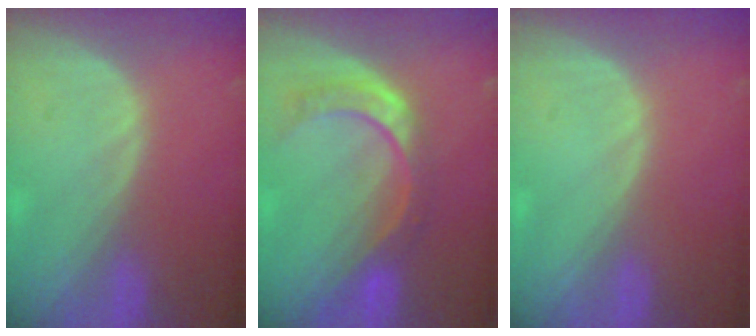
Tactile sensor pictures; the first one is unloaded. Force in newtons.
{"total": 8.7, "press": 7.2, "slide": 4.9}
{"total": 0.0}